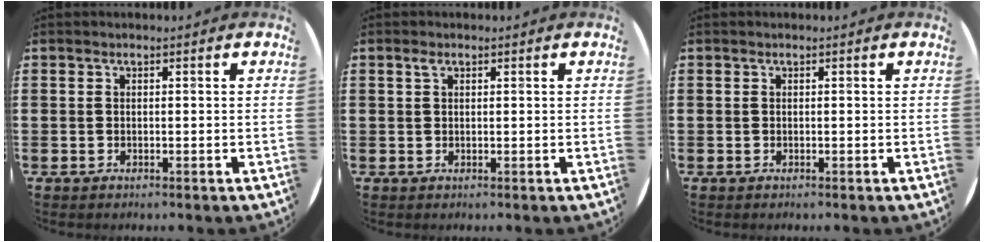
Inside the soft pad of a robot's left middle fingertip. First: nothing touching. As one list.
[{"total": 1.0, "force": [0.5, 0.6, 0.7], "torque": [-0.007, 0.001, 0.008]}, {"total": 0.0}]